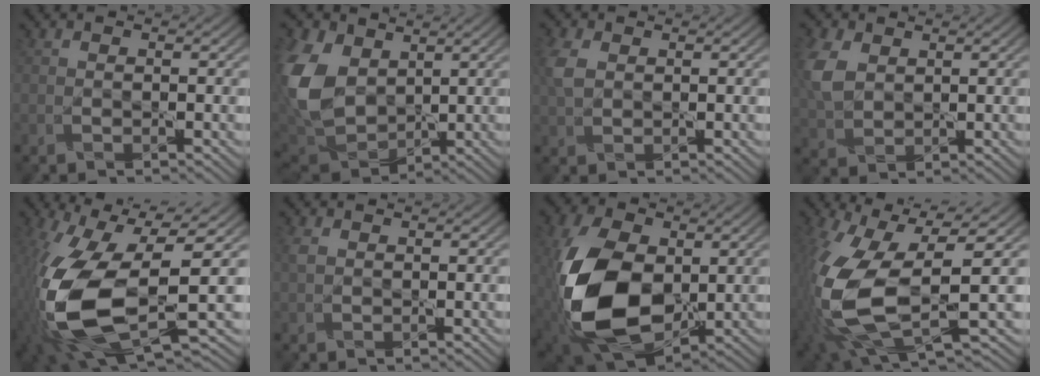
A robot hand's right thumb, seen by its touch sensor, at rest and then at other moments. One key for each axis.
{"total": 14.1, "fx": 3.5, "fy": 9.9, "fz": 9.5, "tx": -0.280, "ty": 0.012, "tz": 0.063}
{"total": 3.6, "fx": 1.0, "fy": 2.5, "fz": 2.5, "tx": -0.074, "ty": 0.007, "tz": 0.018}
{"total": 6.5, "fx": 2.0, "fy": 4.5, "fz": 4.2, "tx": -0.133, "ty": 0.009, "tz": 0.043}
{"total": 17.7, "fx": -3.1, "fy": 8.3, "fz": 15.3, "tx": -0.355, "ty": -0.047, "tz": -0.039}
{"total": 1.3, "fx": 0.4, "fy": 0.8, "fz": 0.9, "tx": -0.026, "ty": 0.004, "tz": 0.009}
{"total": 15.7, "fx": -0.8, "fy": 10.3, "fz": 11.9, "tx": -0.281, "ty": -0.017, "tz": -0.013}
{"total": 16.0, "fx": -1.4, "fy": 7.8, "fz": 13.9, "tx": -0.344, "ty": -0.054, "tz": -0.002}